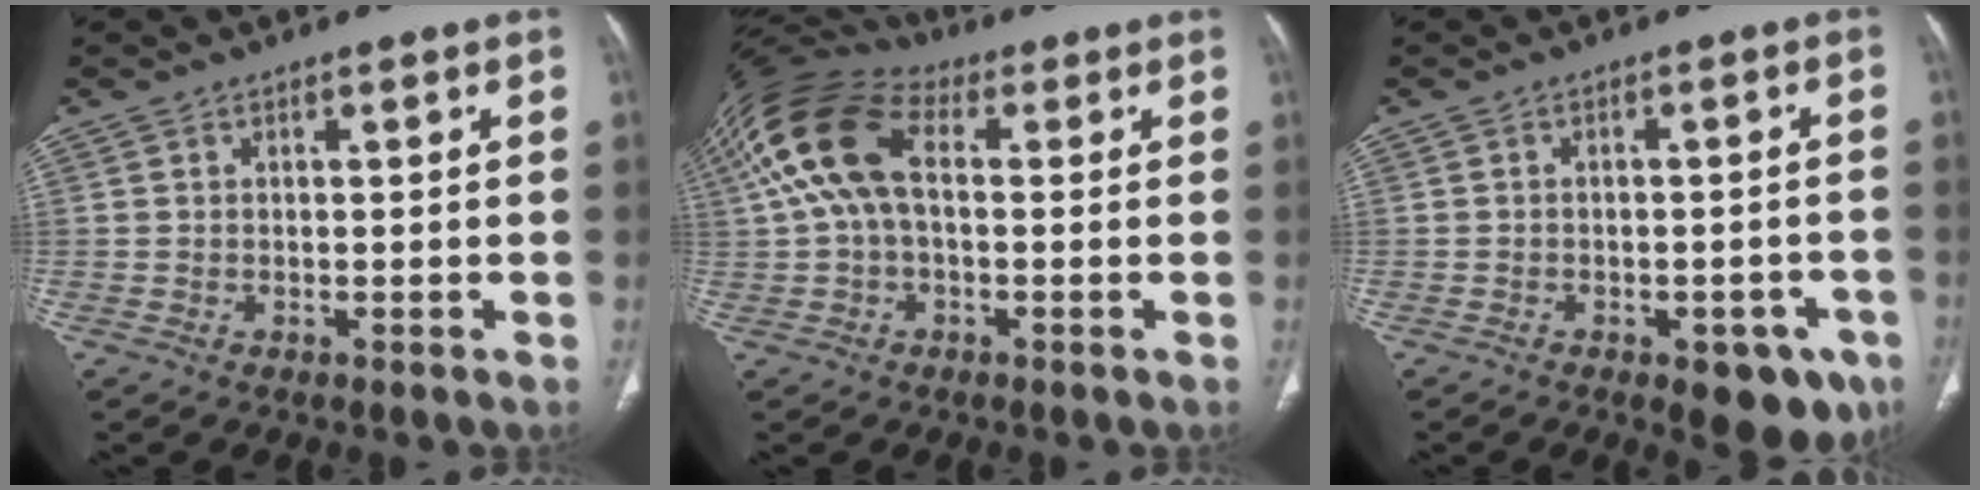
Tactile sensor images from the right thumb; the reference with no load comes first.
{"total": 14.2, "force": [2.0, 8.4, 11.3], "torque": [-0.242, 0.043, 0.030]}
{"total": 9.1, "force": [-5.1, 4.4, 6.1], "torque": [-0.045, 0.018, -0.061]}